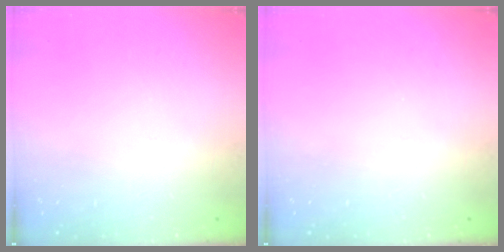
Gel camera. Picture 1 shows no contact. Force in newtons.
{"total": 0.0}